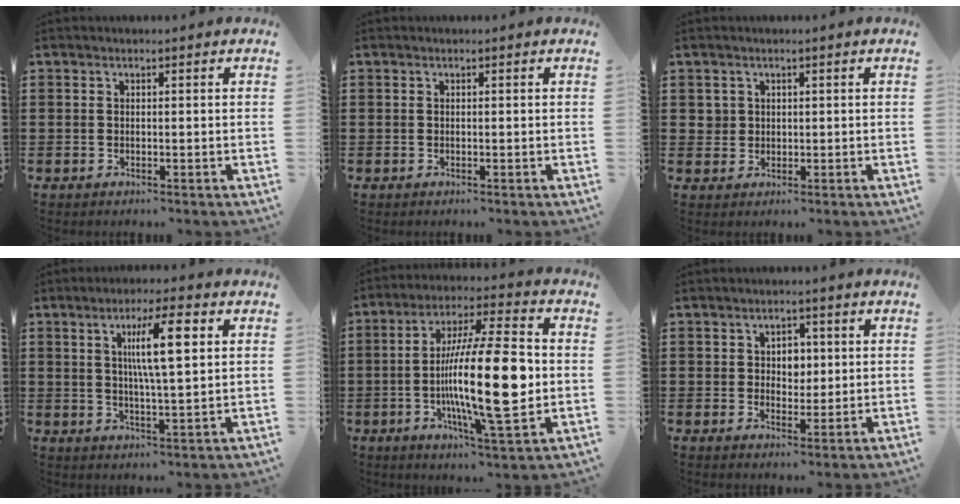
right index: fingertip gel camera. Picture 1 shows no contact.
{"total": 0.0}
{"total": 1.7, "force": [0.6, 1.6, 0.2], "torque": [-0.011, 0.008, 0.011]}
{"total": 8.4, "force": [2.4, 1.4, 7.9], "torque": [-0.149, 0.002, 0.033]}
{"total": 18.1, "force": [-1.6, 4.3, 17.5], "torque": [-0.296, -0.008, -0.031]}
{"total": 3.1, "force": [0.6, 2.5, 1.7], "torque": [-0.033, 0.008, 0.005]}